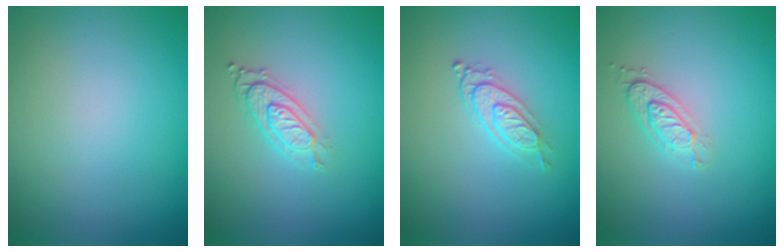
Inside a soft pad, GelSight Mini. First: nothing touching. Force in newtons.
{"total": 3.2, "press": 2.3, "slide": 2.2}
{"total": 2.8, "press": 2.2, "slide": 1.7}
{"total": 2.4, "press": 1.9, "slide": 1.4}